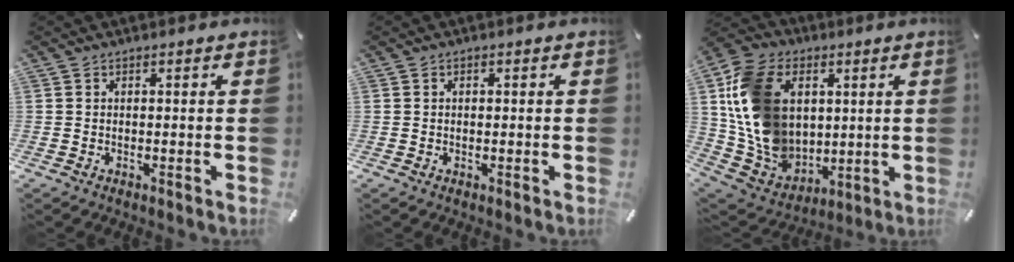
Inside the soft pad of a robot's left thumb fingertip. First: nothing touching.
{"total": 0.7, "force": [0.0, 0.5, 0.5], "torque": [-0.011, 0.001, -0.001]}
{"total": 18.1, "force": [4.1, 14.8, 9.5], "torque": [-0.220, -0.015, 0.085]}